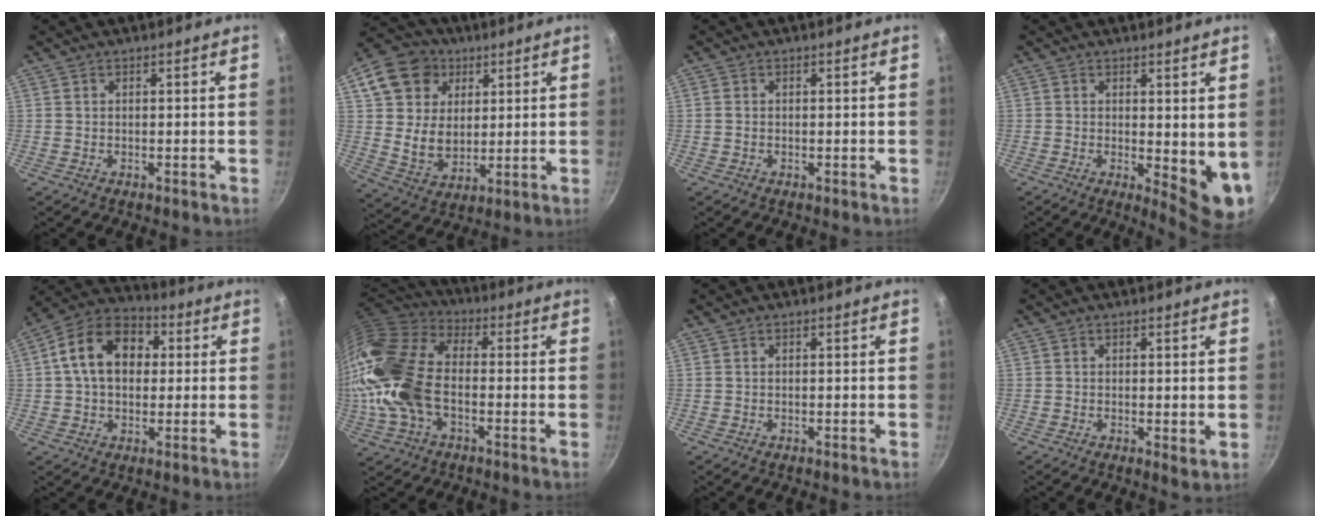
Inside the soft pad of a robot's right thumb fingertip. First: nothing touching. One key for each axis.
{"total": 15.3, "fx": 5.7, "fy": 12.2, "fz": 7.3, "tx": -0.107, "ty": -0.009, "tz": 0.103}
{"total": 0.7, "fx": -0.1, "fy": 0.6, "fz": 0.4, "tx": -0.007, "ty": 0.003, "tz": -0.003}
{"total": 8.1, "fx": 0.7, "fy": 3.1, "fz": 7.4, "tx": -0.086, "ty": -0.024, "tz": 0.014}
{"total": 14.4, "fx": 2.4, "fy": 10.4, "fz": 9.7, "tx": -0.130, "ty": 0.027, "tz": 0.021}
{"total": 21.6, "fx": -2.6, "fy": 13.4, "fz": 16.8, "tx": -0.342, "ty": 0.030, "tz": -0.062}
{"total": 0.0}
{"total": 2.1, "fx": 0.4, "fy": 0.8, "fz": 1.9, "tx": -0.028, "ty": -0.007, "tz": 0.005}